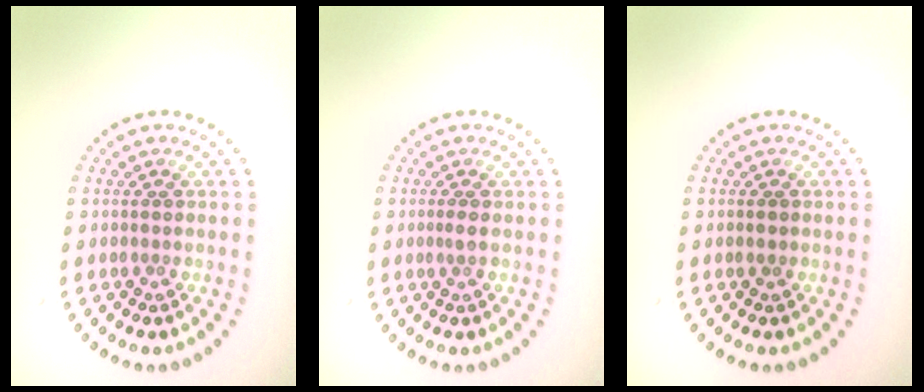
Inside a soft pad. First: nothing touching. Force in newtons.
{"total": 0.6, "press": 0.5, "slide": 0.3}
{"total": 0.8, "press": 0.8, "slide": 0.1}